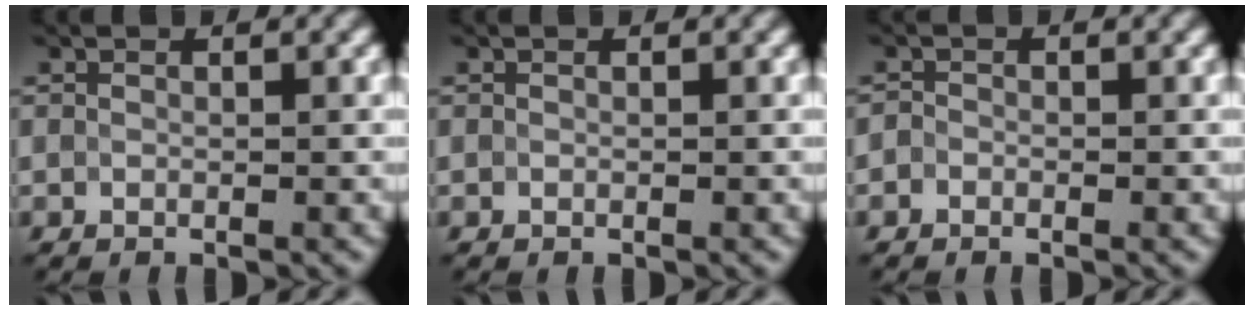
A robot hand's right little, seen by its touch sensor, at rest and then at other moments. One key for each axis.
{"total": 0.0}
{"total": 0.6, "fx": -0.5, "fy": 0.4, "fz": 0.1, "tx": 0.001, "ty": -0.001, "tz": -0.012}